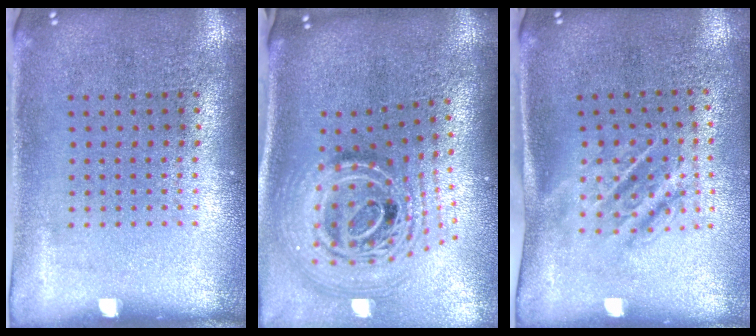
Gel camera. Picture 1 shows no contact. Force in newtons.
{"total": 3.0, "press": 2.1, "slide": 2.2}
{"total": 1.8, "press": 1.2, "slide": 1.3}